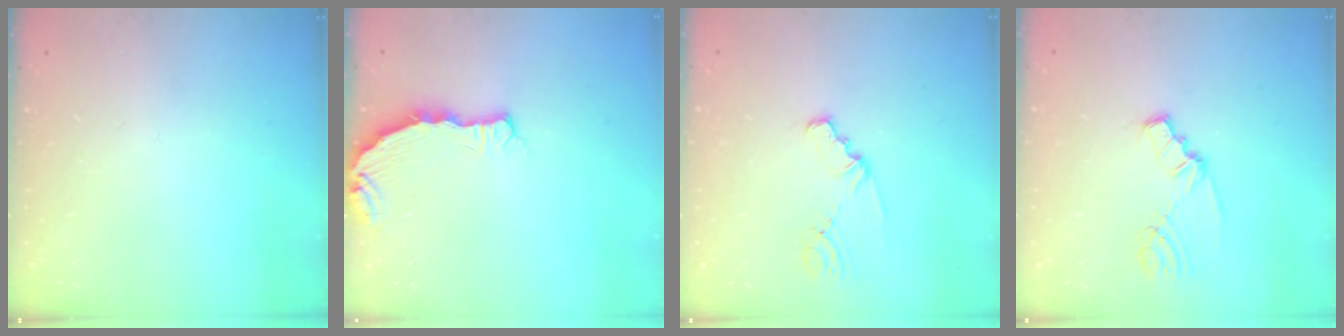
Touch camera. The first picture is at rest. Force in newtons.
{"total": 5.6, "press": 4.8, "slide": 3.0}
{"total": 1.9, "press": 1.9, "slide": 0.3}
{"total": 2.5, "press": 2.5, "slide": 0.4}